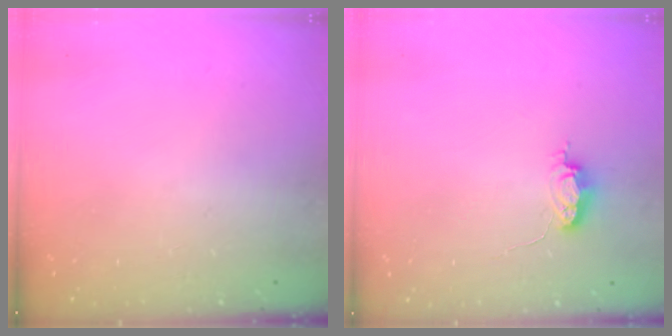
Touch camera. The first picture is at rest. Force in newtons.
{"total": 4.5, "press": 4.5, "slide": 0.5}